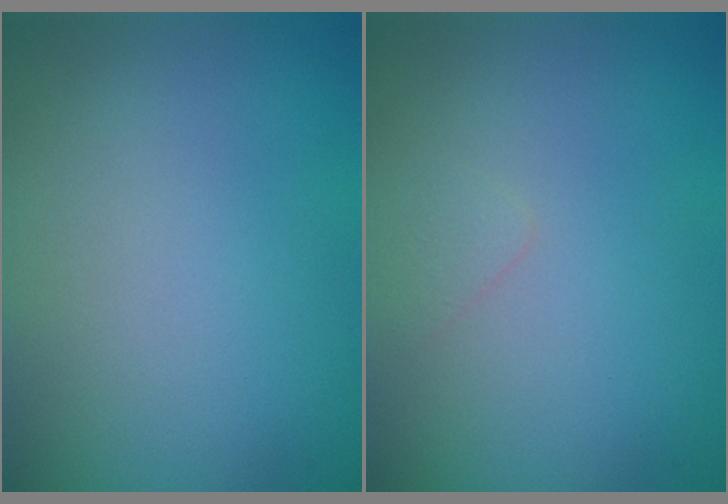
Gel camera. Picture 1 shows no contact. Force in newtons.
{"total": 0.6, "press": 0.6, "slide": 0.1}